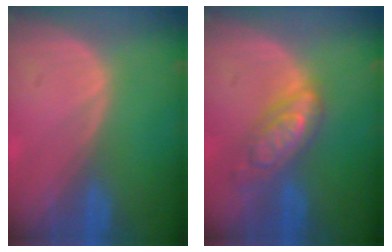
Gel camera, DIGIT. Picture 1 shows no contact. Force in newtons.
{"total": 6.4, "press": 6.4, "slide": 0.5}